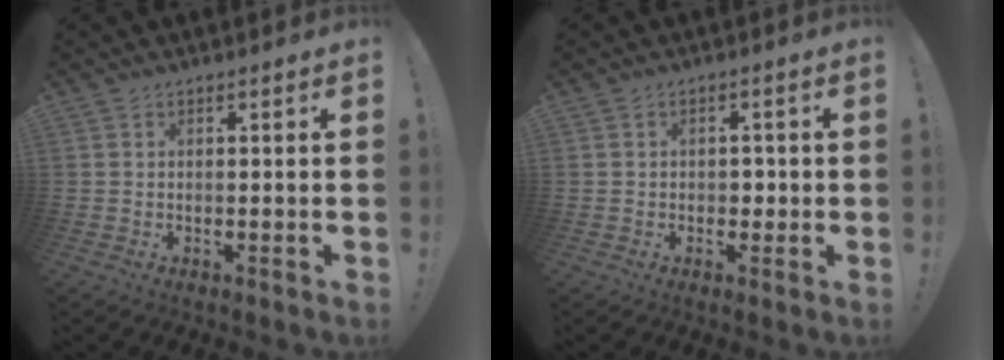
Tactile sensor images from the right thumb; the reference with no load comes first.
{"total": 2.2, "force": [-0.4, 1.8, 1.1], "torque": [-0.011, 0.003, -0.011]}